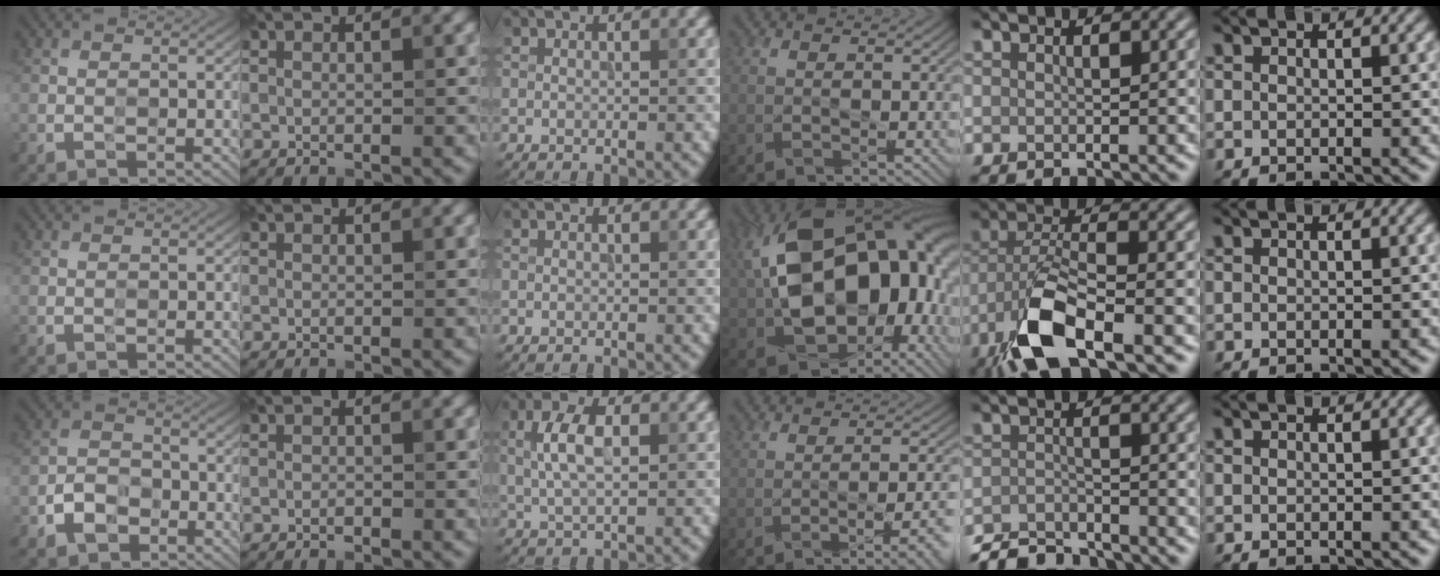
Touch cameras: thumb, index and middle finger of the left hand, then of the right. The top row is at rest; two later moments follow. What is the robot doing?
{"motion": "wipe", "object": "glasses"}